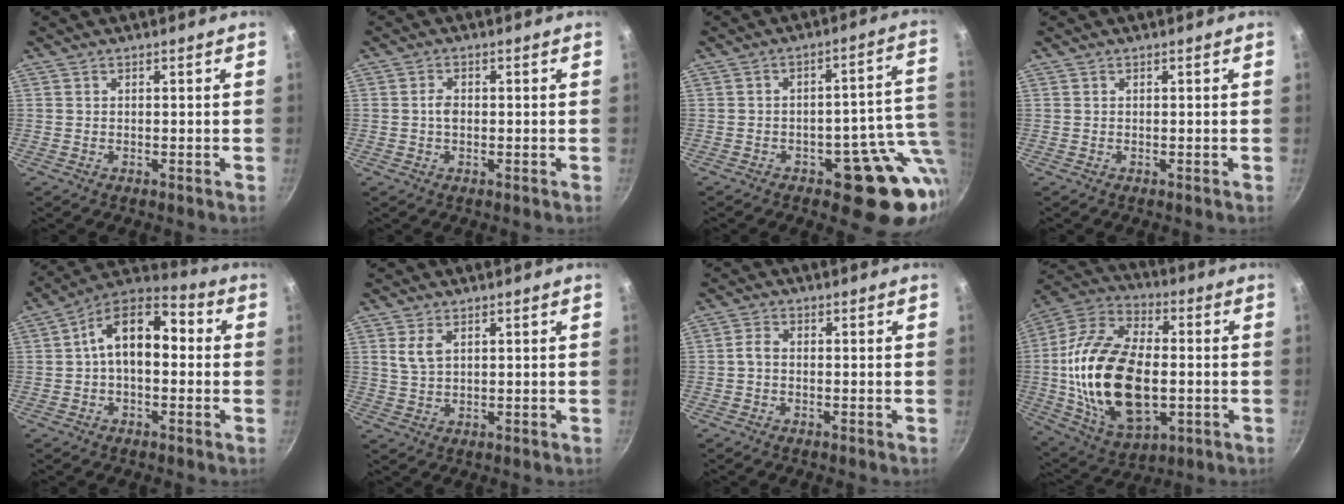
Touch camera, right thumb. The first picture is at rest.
{"total": 2.2, "force": [-0.1, 1.4, 1.6], "torque": [-0.026, 0.004, -0.006]}
{"total": 16.0, "force": [-5.2, 6.3, 13.8], "torque": [-0.104, 0.039, -0.057]}
{"total": 0.0}
{"total": 13.7, "force": [1.0, 7.9, 11.1], "torque": [-0.155, 0.046, 0.000]}
{"total": 3.4, "force": [1.5, 1.9, 2.5], "torque": [-0.050, -0.003, 0.036]}
{"total": 2.2, "force": [-0.4, 1.4, 1.6], "torque": [-0.030, 0.007, -0.014]}
{"total": 26.5, "force": [-2.0, 14.8, 21.9], "torque": [-0.417, 0.005, -0.025]}